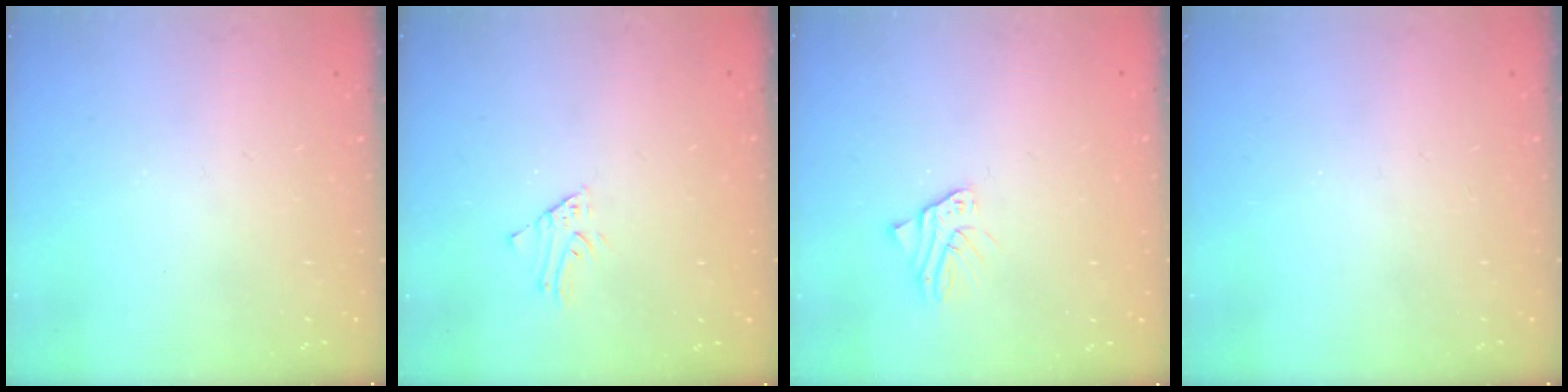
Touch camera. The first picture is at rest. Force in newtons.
{"total": 1.7, "press": 1.7, "slide": 0.2}
{"total": 2.6, "press": 2.6, "slide": 0.1}
{"total": 0.0}